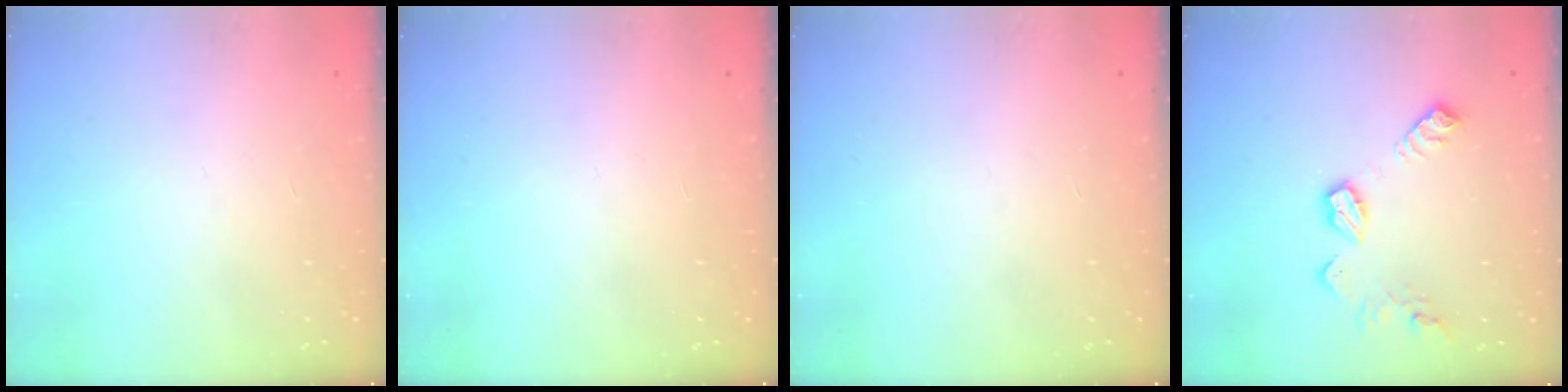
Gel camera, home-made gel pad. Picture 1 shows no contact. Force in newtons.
{"total": 0.0}
{"total": 0.0}
{"total": 10.7, "press": 10.7, "slide": 0.6}